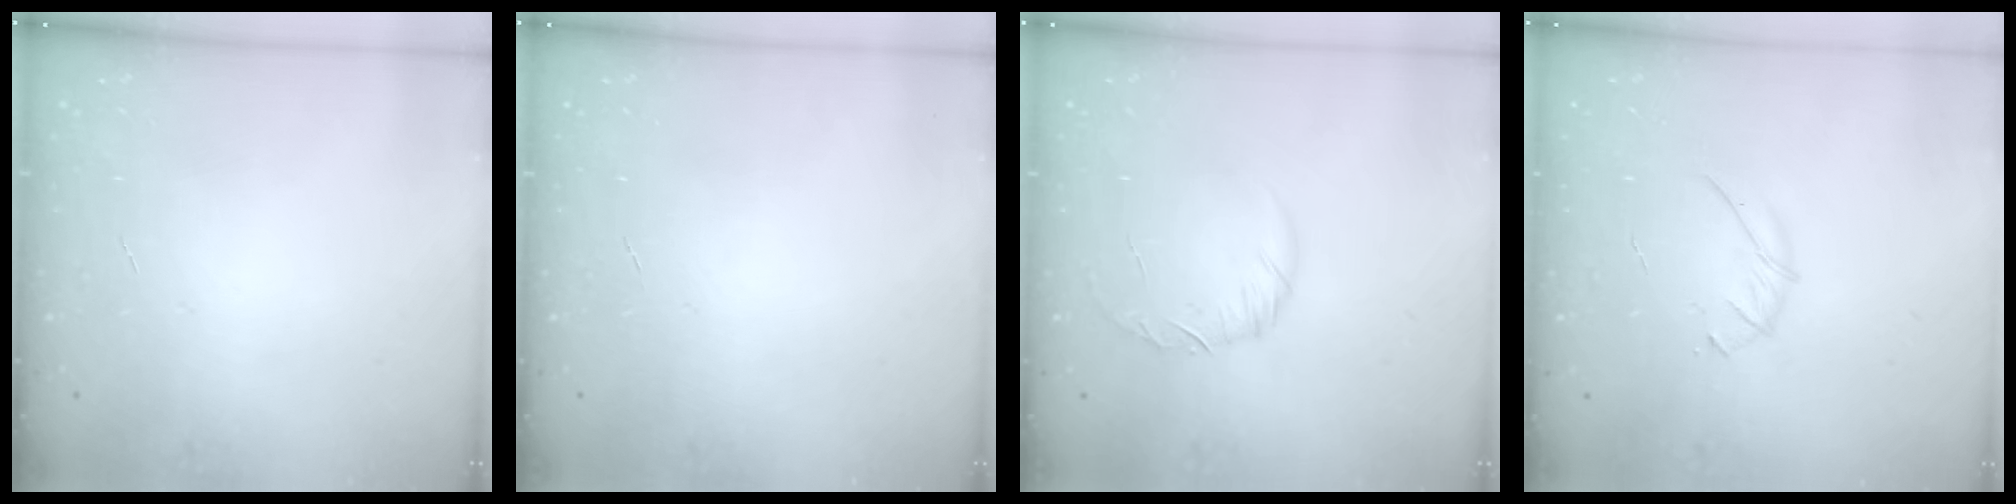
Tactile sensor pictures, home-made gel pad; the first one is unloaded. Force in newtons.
{"total": 0.0}
{"total": 5.2, "press": 5.0, "slide": 1.3}
{"total": 3.7, "press": 3.5, "slide": 0.9}